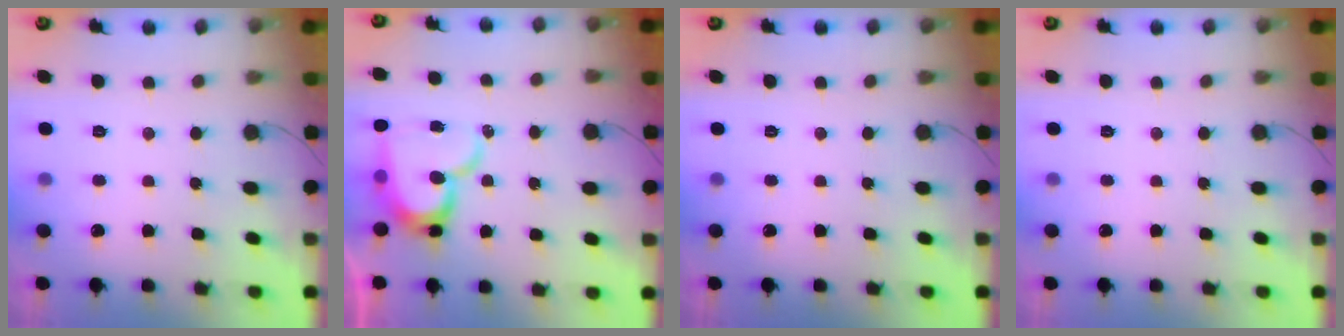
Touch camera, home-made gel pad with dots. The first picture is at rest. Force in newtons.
{"total": 14.4, "press": 14.4, "slide": 1.1}
{"total": 0.0}
{"total": 0.0}